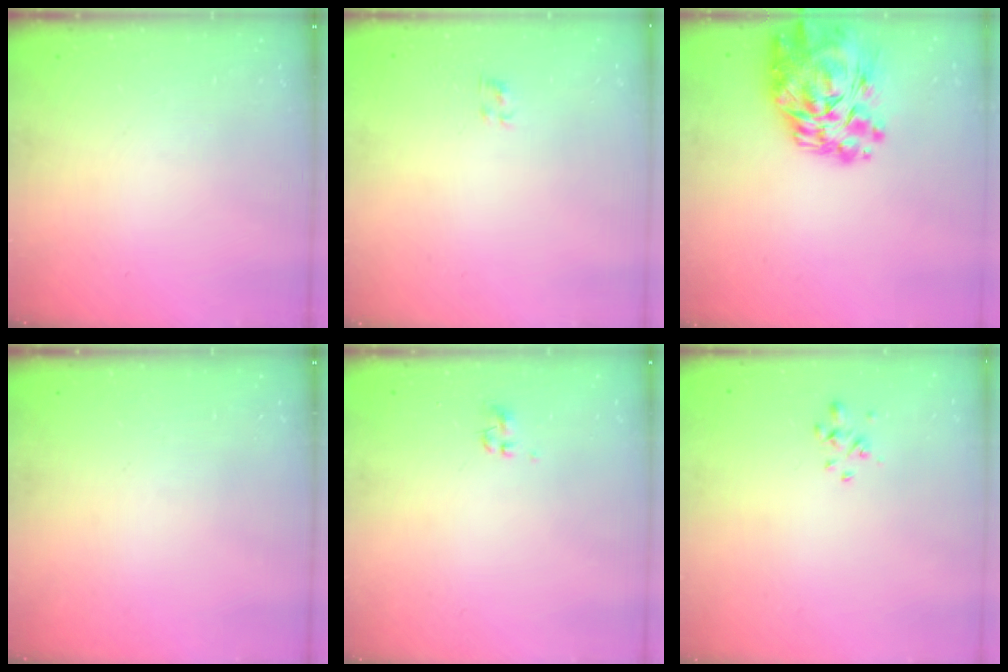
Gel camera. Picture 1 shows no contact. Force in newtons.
{"total": 0.5, "press": 0.3, "slide": 0.4}
{"total": 17.4, "press": 16.5, "slide": 5.7}
{"total": 0.0}
{"total": 0.0}
{"total": 0.8, "press": 0.7, "slide": 0.5}